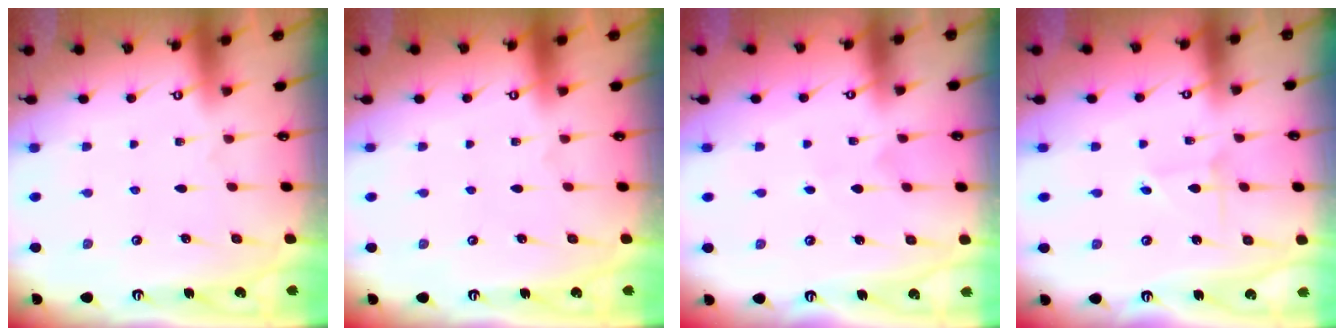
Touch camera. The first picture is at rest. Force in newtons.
{"total": 0.0}
{"total": 3.0, "press": 3.0, "slide": 0.3}
{"total": 1.9, "press": 1.9, "slide": 0.2}